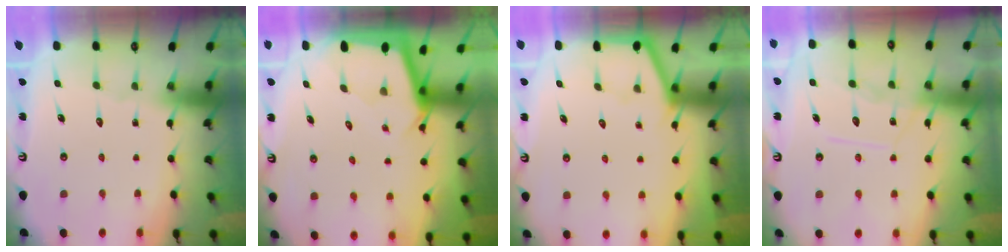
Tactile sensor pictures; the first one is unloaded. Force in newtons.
{"total": 2.3, "press": 2.3, "slide": 0.2}
{"total": 1.5, "press": 1.4, "slide": 0.2}
{"total": 11.2, "press": 11.2, "slide": 1.1}